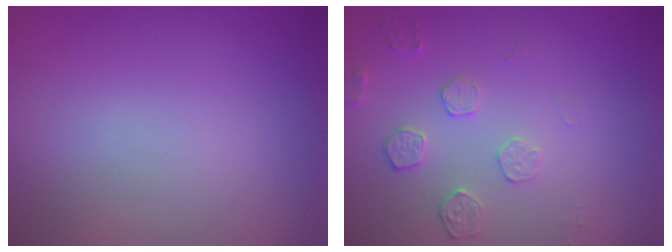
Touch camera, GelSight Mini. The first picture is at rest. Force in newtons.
{"total": 1.9, "press": 1.3, "slide": 1.3}